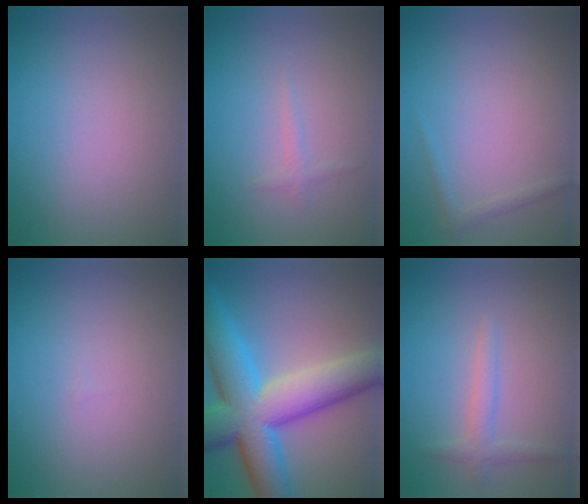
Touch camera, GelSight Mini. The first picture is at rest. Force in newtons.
{"total": 0.8, "press": 0.8, "slide": 0.0}
{"total": 0.8, "press": 0.8, "slide": 0.1}
{"total": 0.0}
{"total": 12.8, "press": 12.8, "slide": 0.2}
{"total": 1.8, "press": 1.8, "slide": 0.1}